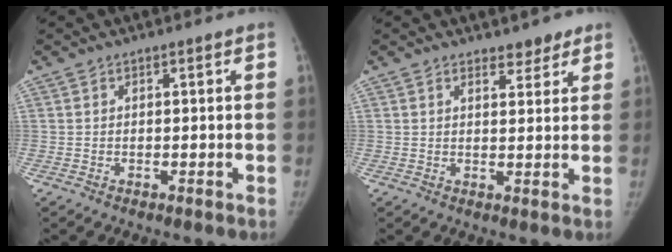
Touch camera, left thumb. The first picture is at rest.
{"total": 3.5, "force": [2.7, 1.7, 1.3], "torque": [0.004, -0.017, 0.039]}